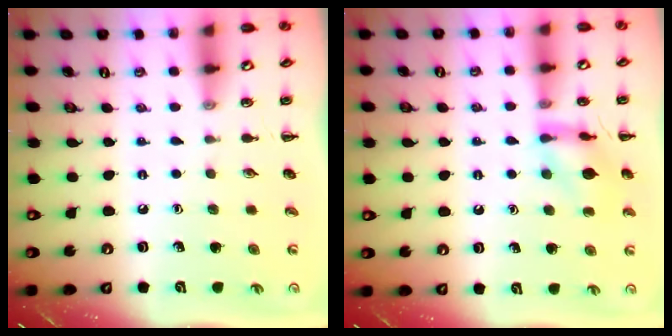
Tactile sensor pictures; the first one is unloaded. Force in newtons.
{"total": 12.8, "press": 12.8, "slide": 1.0}